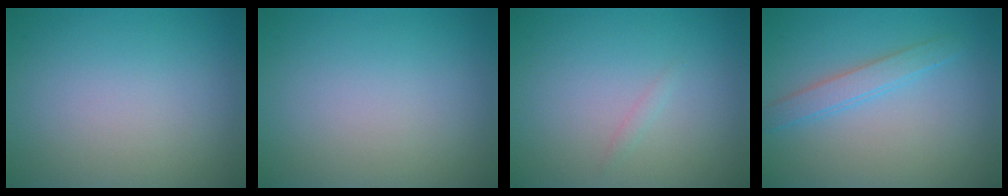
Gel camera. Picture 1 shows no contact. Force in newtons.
{"total": 0.0}
{"total": 0.5, "press": 0.5, "slide": 0.0}
{"total": 1.7, "press": 1.7, "slide": 0.1}